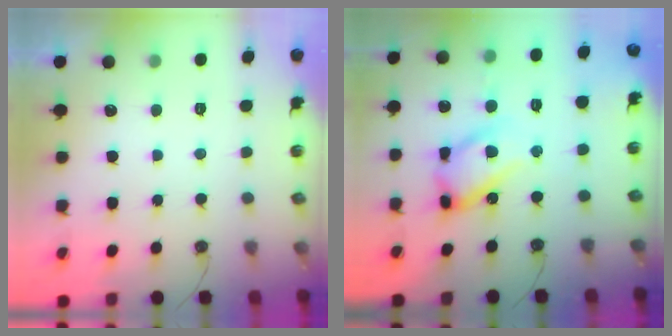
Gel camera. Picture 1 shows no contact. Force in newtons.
{"total": 16.8, "press": 16.8, "slide": 1.5}